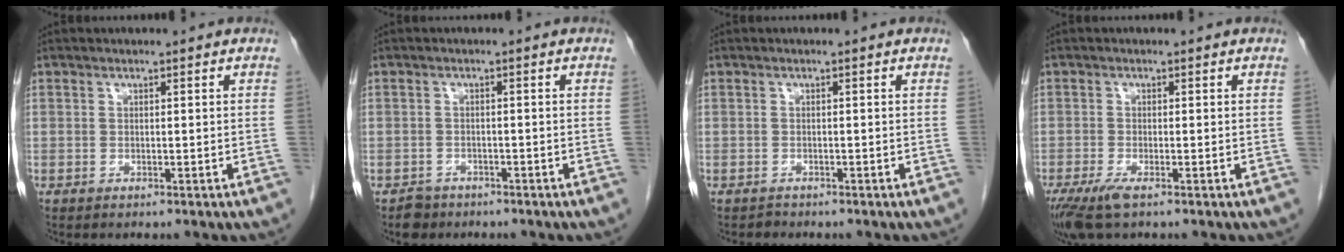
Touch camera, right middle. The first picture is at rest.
{"total": 1.9, "force": [-1.4, 1.3, 0.0], "torque": [-0.008, 0.006, -0.021]}
{"total": 0.6, "force": [-0.5, 0.1, -0.2], "torque": [-0.008, -0.004, -0.011]}
{"total": 4.2, "force": [-2.7, 0.7, 3.2], "torque": [-0.066, -0.015, -0.048]}